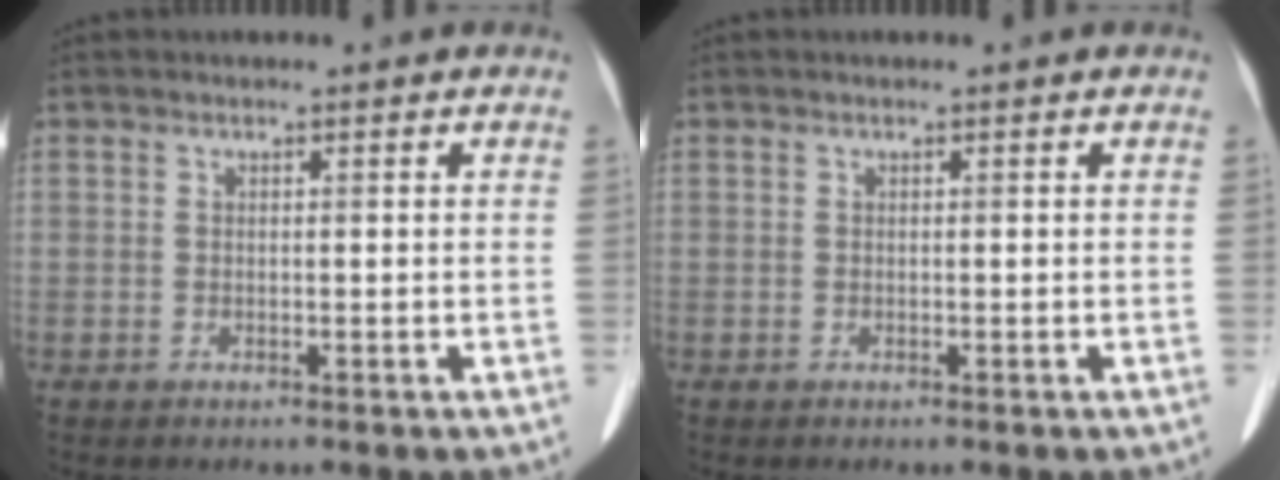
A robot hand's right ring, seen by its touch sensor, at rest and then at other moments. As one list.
[{"total": 0.0}]